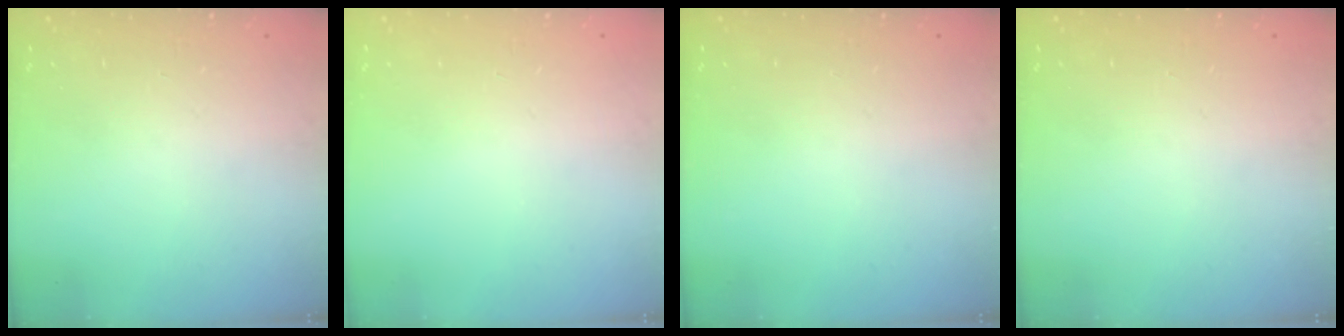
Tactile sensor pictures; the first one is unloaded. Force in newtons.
{"total": 0.0}
{"total": 0.0}
{"total": 0.0}